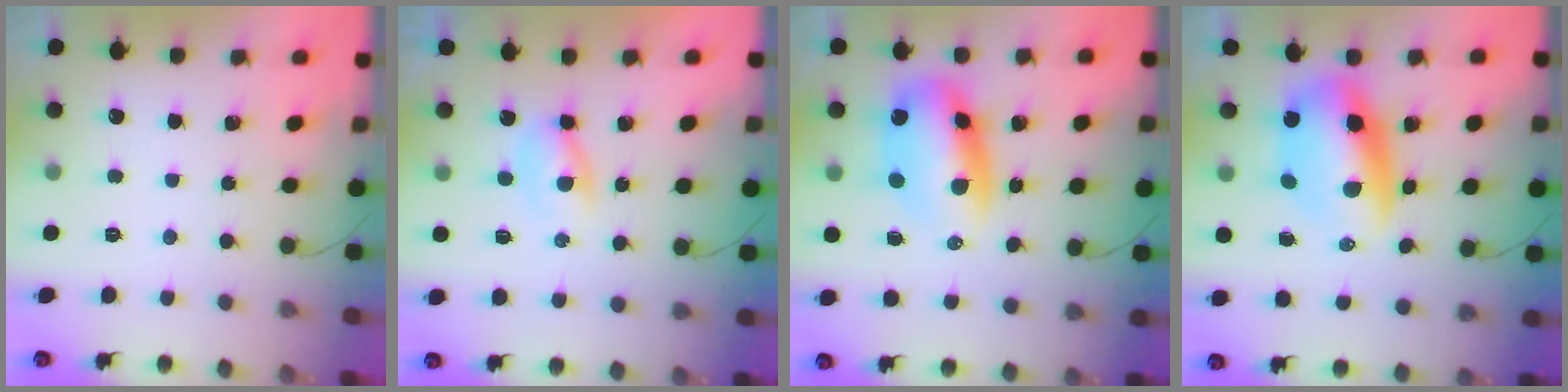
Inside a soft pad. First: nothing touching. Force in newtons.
{"total": 2.1, "press": 1.9, "slide": 0.9}
{"total": 11.1, "press": 10.7, "slide": 3.0}
{"total": 11.0, "press": 10.6, "slide": 2.7}